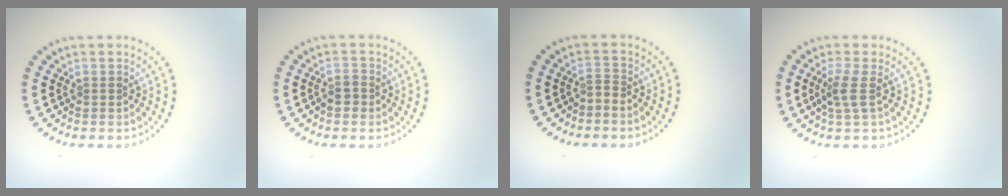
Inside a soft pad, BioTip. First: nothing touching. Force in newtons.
{"total": 1.5, "press": 1.3, "slide": 0.8}
{"total": 0.6, "press": 0.1, "slide": 0.6}
{"total": 2.0, "press": 1.6, "slide": 1.3}